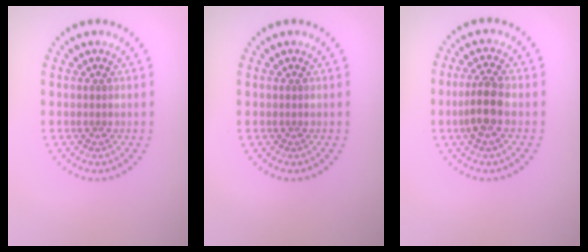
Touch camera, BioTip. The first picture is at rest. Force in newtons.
{"total": 0.0}
{"total": 3.4, "press": 3.2, "slide": 1.0}